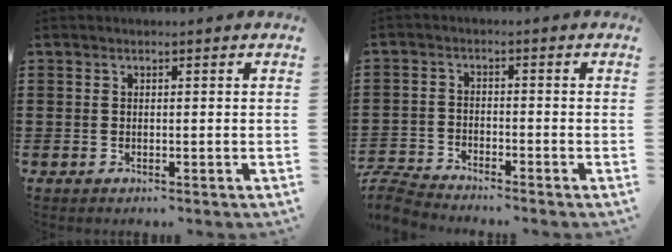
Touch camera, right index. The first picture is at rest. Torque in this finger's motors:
{"motor_torque": [-2.14, 0.00, -0.50, -0.21]}